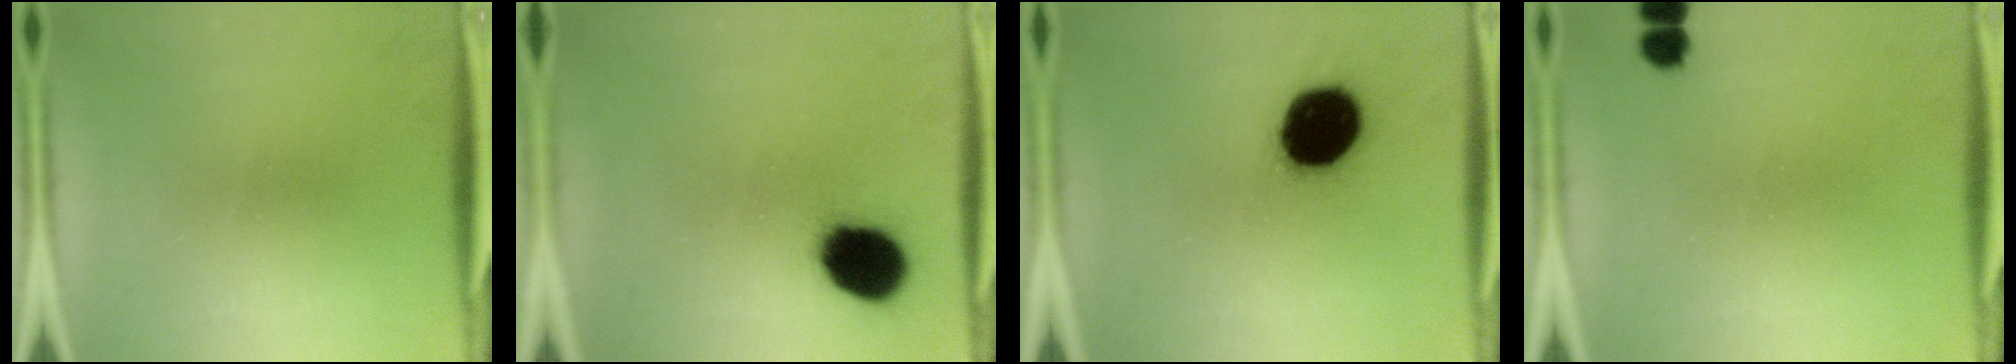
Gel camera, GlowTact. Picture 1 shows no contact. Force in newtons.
{"total": 13.7}
{"total": 19.6}
{"total": 2.3}